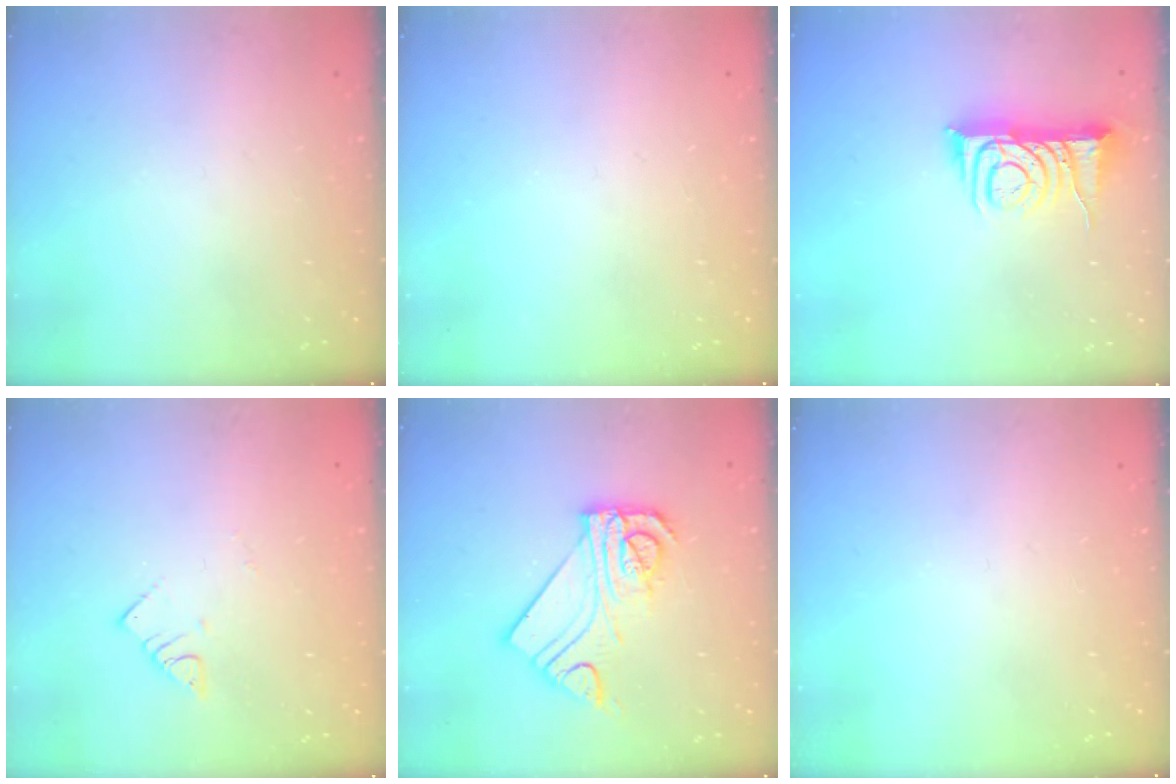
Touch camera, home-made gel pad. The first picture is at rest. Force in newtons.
{"total": 0.0}
{"total": 8.4, "press": 8.3, "slide": 1.3}
{"total": 2.4, "press": 2.4, "slide": 0.4}
{"total": 13.2, "press": 13.1, "slide": 1.6}
{"total": 0.0}